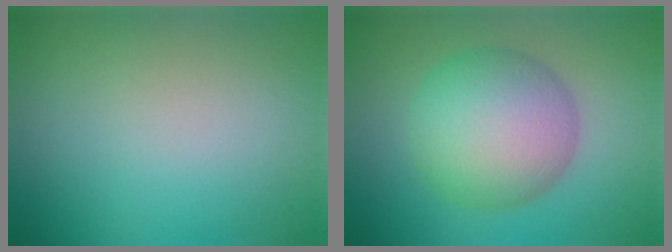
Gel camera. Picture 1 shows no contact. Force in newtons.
{"total": 9.2, "press": 9.2, "slide": 0.4}